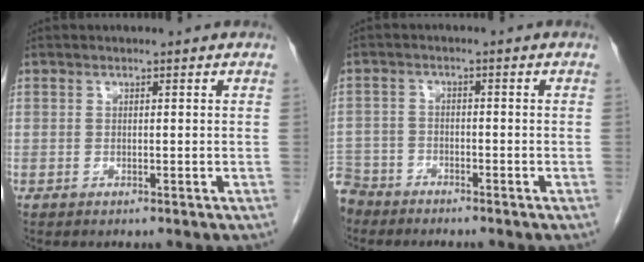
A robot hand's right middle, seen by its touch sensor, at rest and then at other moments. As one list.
[{"total": 6.7, "force": [-5.8, 3.2, 0.2], "torque": [-0.014, -0.006, -0.115]}]